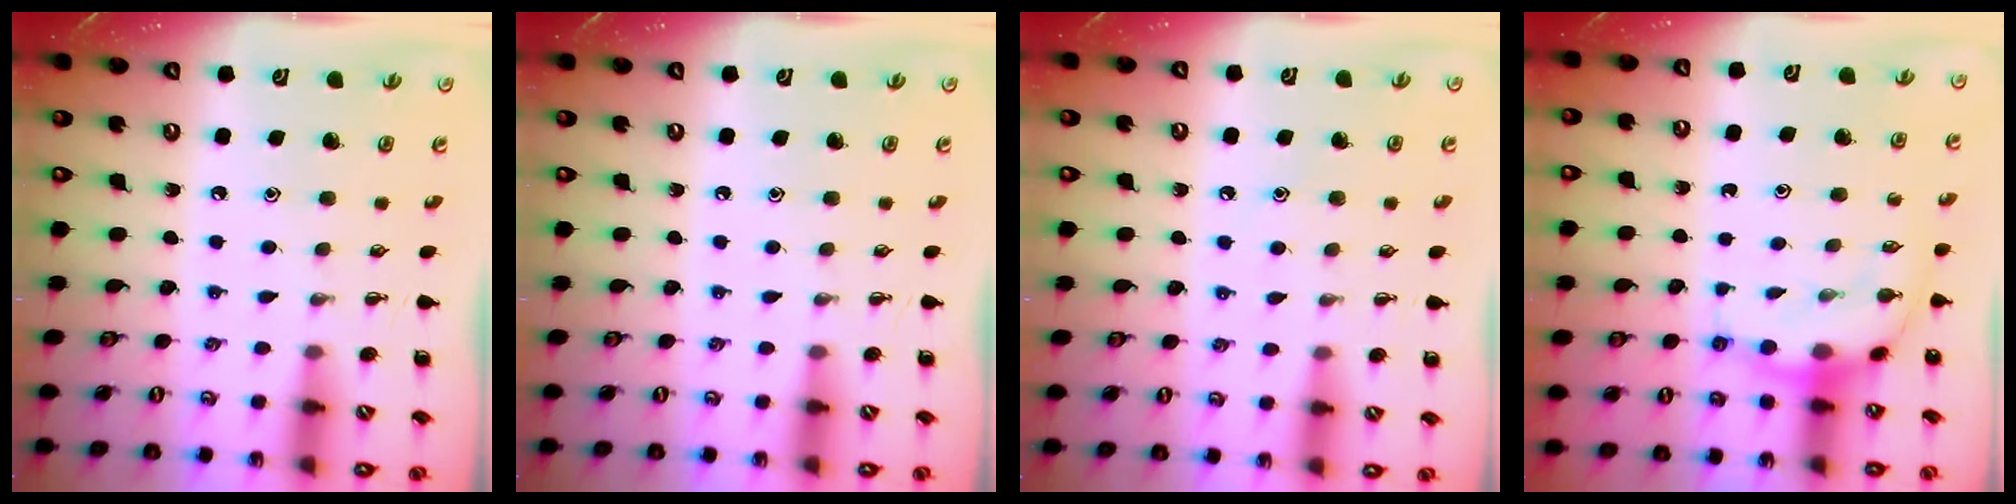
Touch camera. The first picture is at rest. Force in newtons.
{"total": 0.0}
{"total": 6.0, "press": 5.7, "slide": 1.8}
{"total": 7.4, "press": 7.4, "slide": 0.7}